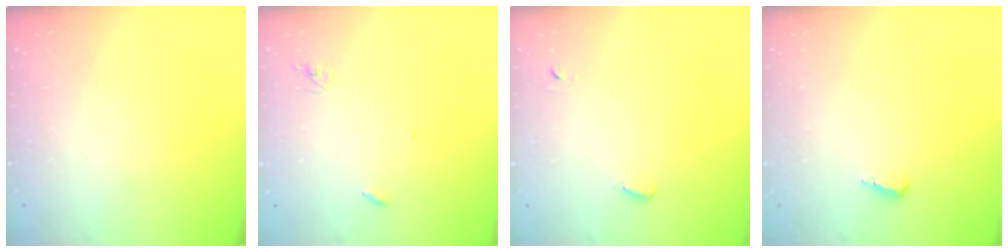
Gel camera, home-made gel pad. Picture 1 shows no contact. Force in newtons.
{"total": 3.0, "press": 2.9, "slide": 0.2}
{"total": 3.7, "press": 3.3, "slide": 1.6}
{"total": 6.1, "press": 6.0, "slide": 1.0}